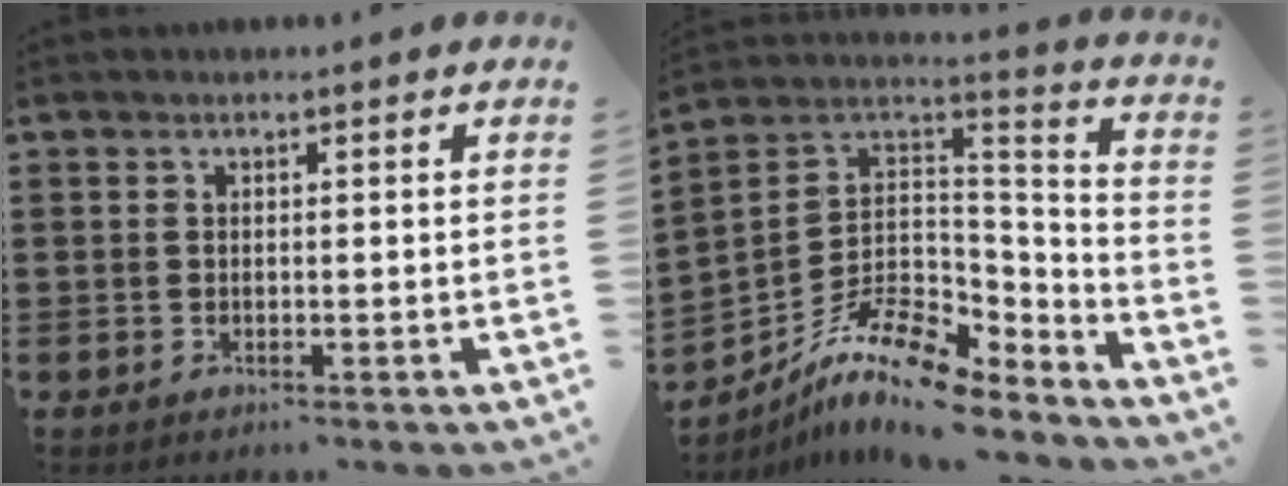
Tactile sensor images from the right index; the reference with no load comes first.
{"total": 11.5, "force": [-8.3, 4.0, 7.0], "torque": [-0.141, 0.015, -0.159]}